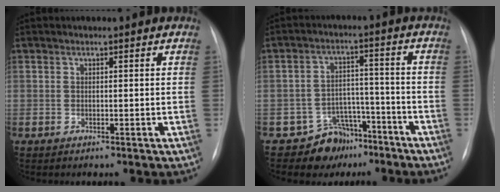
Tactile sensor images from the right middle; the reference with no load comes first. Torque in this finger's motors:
{"motor_torque": [0.35, -0.46, -0.01, -0.01]}